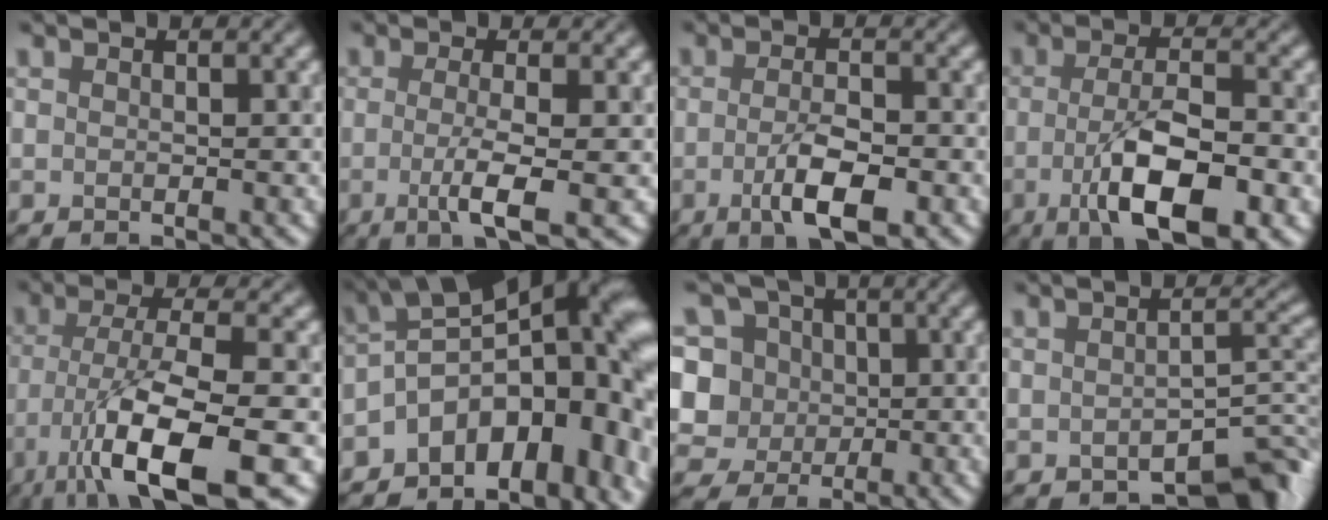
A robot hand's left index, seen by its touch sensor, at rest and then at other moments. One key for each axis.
{"total": 4.4, "fx": -0.9, "fy": 0.8, "fz": 4.2, "tx": -0.075, "ty": -0.010, "tz": -0.018}
{"total": 4.6, "fx": -1.7, "fy": 1.4, "fz": 4.1, "tx": -0.078, "ty": -0.005, "tz": -0.030}
{"total": 8.2, "fx": -2.5, "fy": 2.4, "fz": 7.4, "tx": -0.127, "ty": -0.003, "tz": -0.043}
{"total": 10.3, "fx": -4.7, "fy": 2.5, "fz": 8.8, "tx": -0.151, "ty": -0.009, "tz": -0.087}
{"total": 15.4, "fx": -5.6, "fy": 8.2, "fz": 11.8, "tx": -0.144, "ty": 0.015, "tz": -0.090}
{"total": 10.5, "fx": 1.7, "fy": 9.5, "fz": 4.0, "tx": -0.103, "ty": 0.033, "tz": 0.015}
{"total": 5.8, "fx": -3.8, "fy": 2.3, "fz": 3.7, "tx": -0.033, "ty": -0.003, "tz": -0.051}